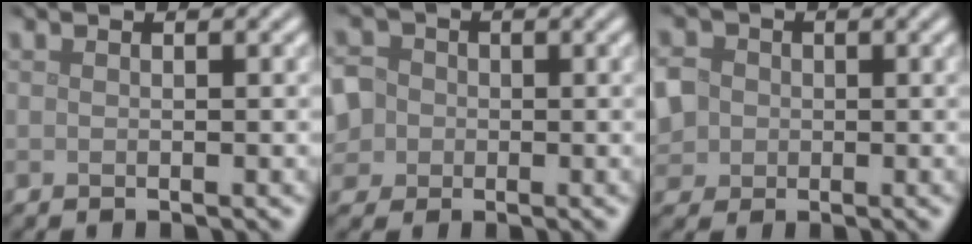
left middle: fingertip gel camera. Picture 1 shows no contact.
{"total": 7.6, "force": [-0.9, 7.0, 2.8], "torque": [-0.070, 0.019, -0.058]}
{"total": 6.2, "force": [-0.3, 5.6, 2.5], "torque": [-0.072, 0.017, -0.028]}